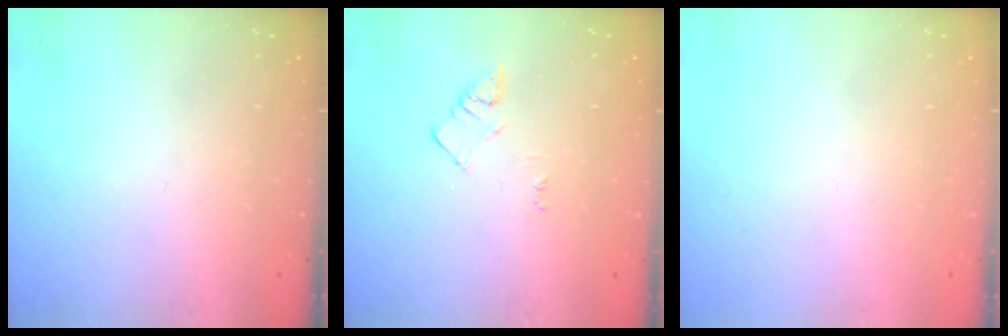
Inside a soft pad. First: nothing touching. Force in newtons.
{"total": 2.4, "press": 2.4, "slide": 0.3}
{"total": 1.7, "press": 1.6, "slide": 0.1}